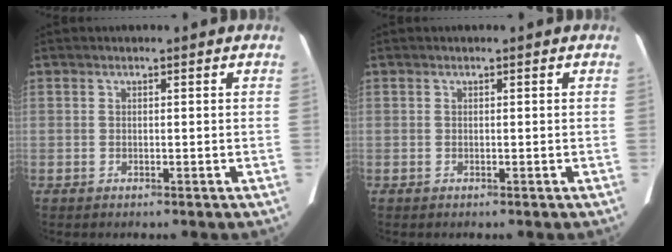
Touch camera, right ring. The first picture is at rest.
{"total": 0.0}